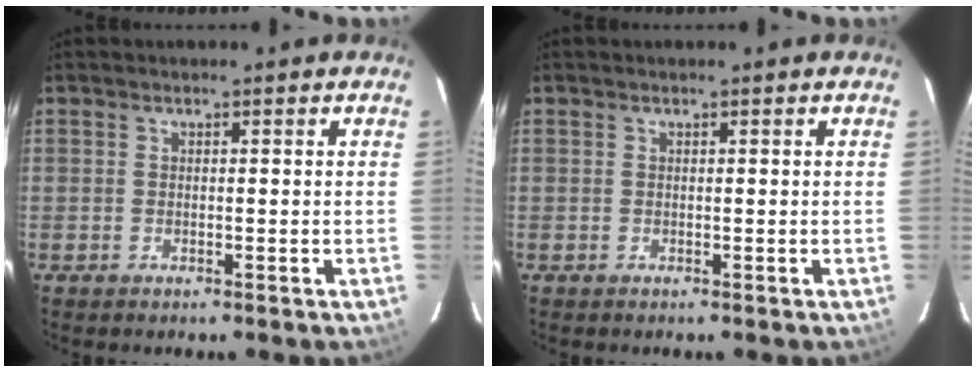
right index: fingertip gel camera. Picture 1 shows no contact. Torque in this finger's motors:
{"motor_torque": [0.05, 0.05, 0.00, 0.00]}